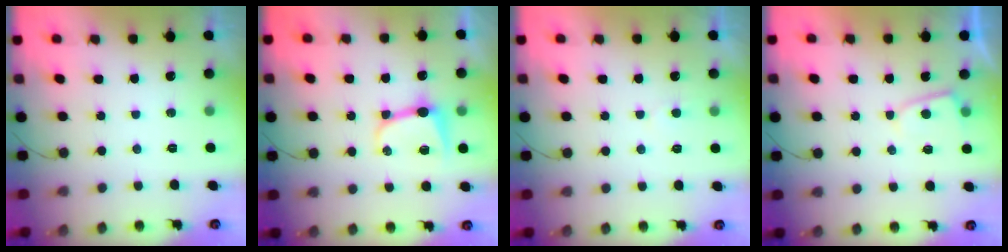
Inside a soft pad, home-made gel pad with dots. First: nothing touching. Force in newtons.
{"total": 8.3, "press": 8.2, "slide": 0.8}
{"total": 2.8, "press": 2.8, "slide": 0.3}
{"total": 3.0, "press": 2.9, "slide": 0.3}